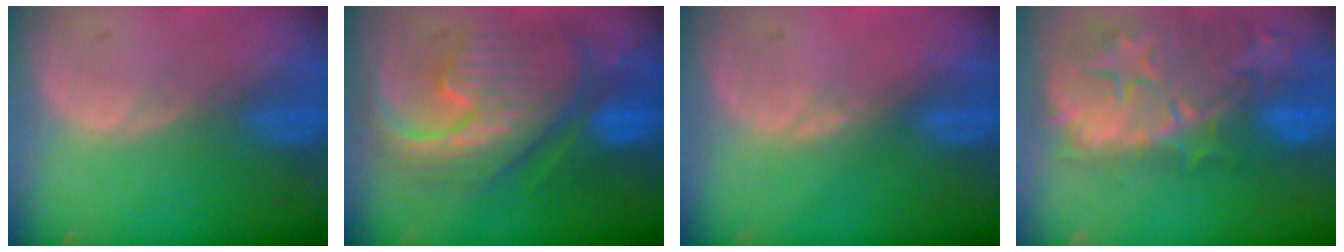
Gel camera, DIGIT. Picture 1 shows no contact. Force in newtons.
{"total": 12.4, "press": 12.3, "slide": 1.4}
{"total": 0.9, "press": 0.8, "slide": 0.3}
{"total": 13.4, "press": 11.7, "slide": 6.4}